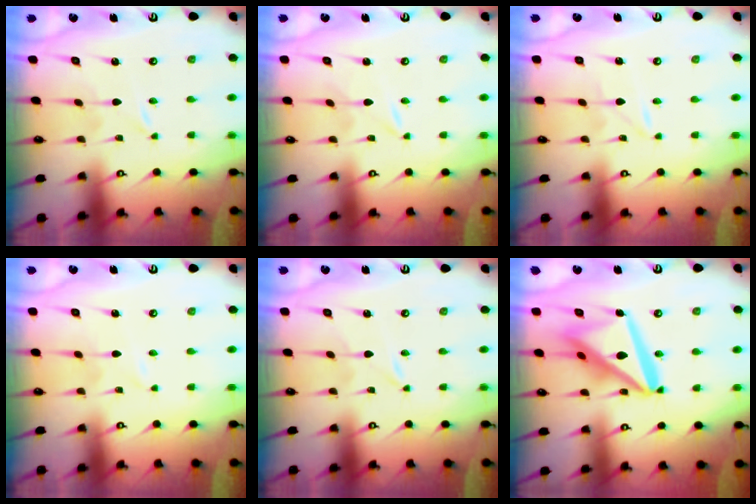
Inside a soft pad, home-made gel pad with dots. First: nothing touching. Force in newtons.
{"total": 0.0}
{"total": 1.5, "press": 1.5, "slide": 0.2}
{"total": 0.0}
{"total": 0.0}
{"total": 18.9, "press": 18.7, "slide": 2.2}